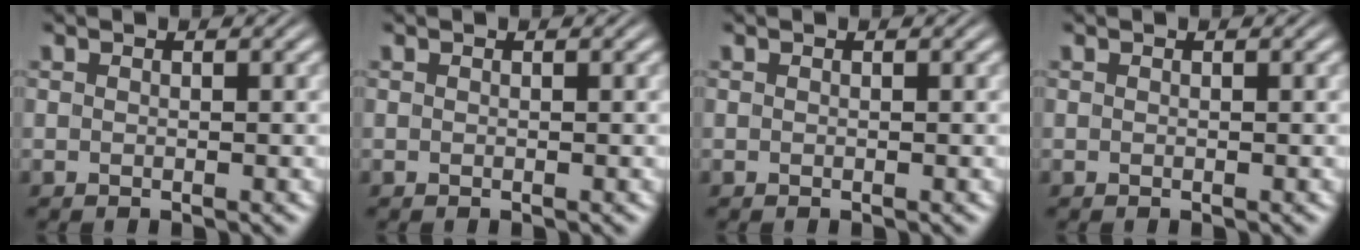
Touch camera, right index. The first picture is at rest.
{"total": 0.0}
{"total": 0.0}
{"total": 0.0}